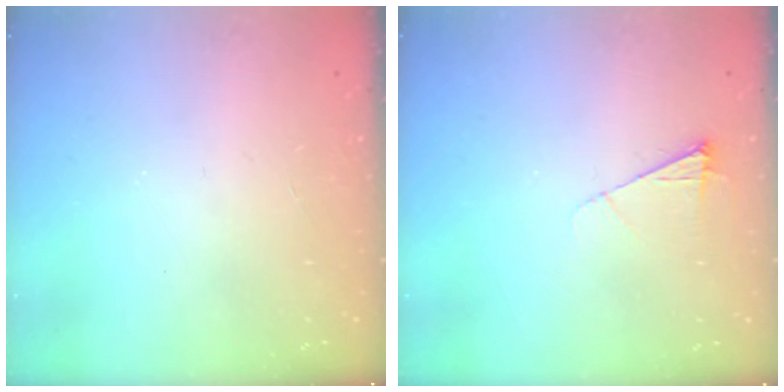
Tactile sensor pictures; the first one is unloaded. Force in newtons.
{"total": 4.8, "press": 4.8, "slide": 0.6}